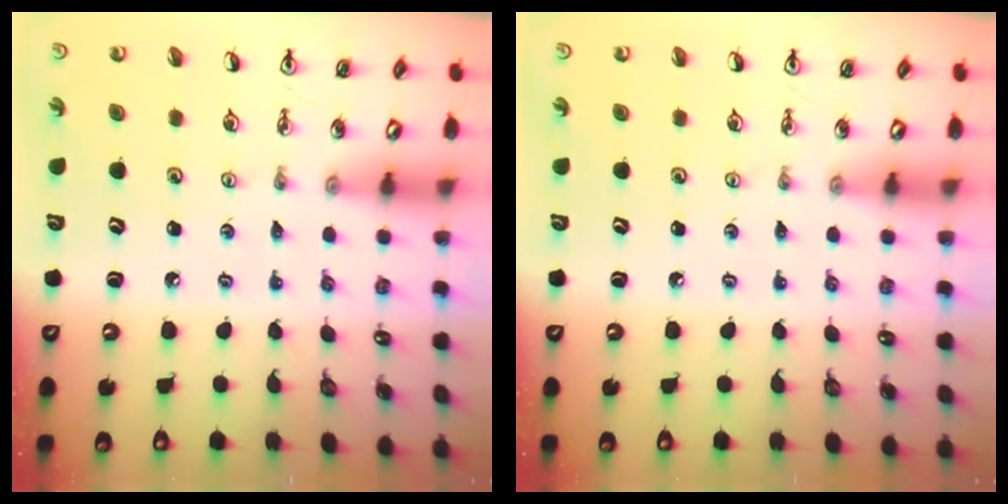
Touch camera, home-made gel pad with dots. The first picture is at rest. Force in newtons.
{"total": 0.0}